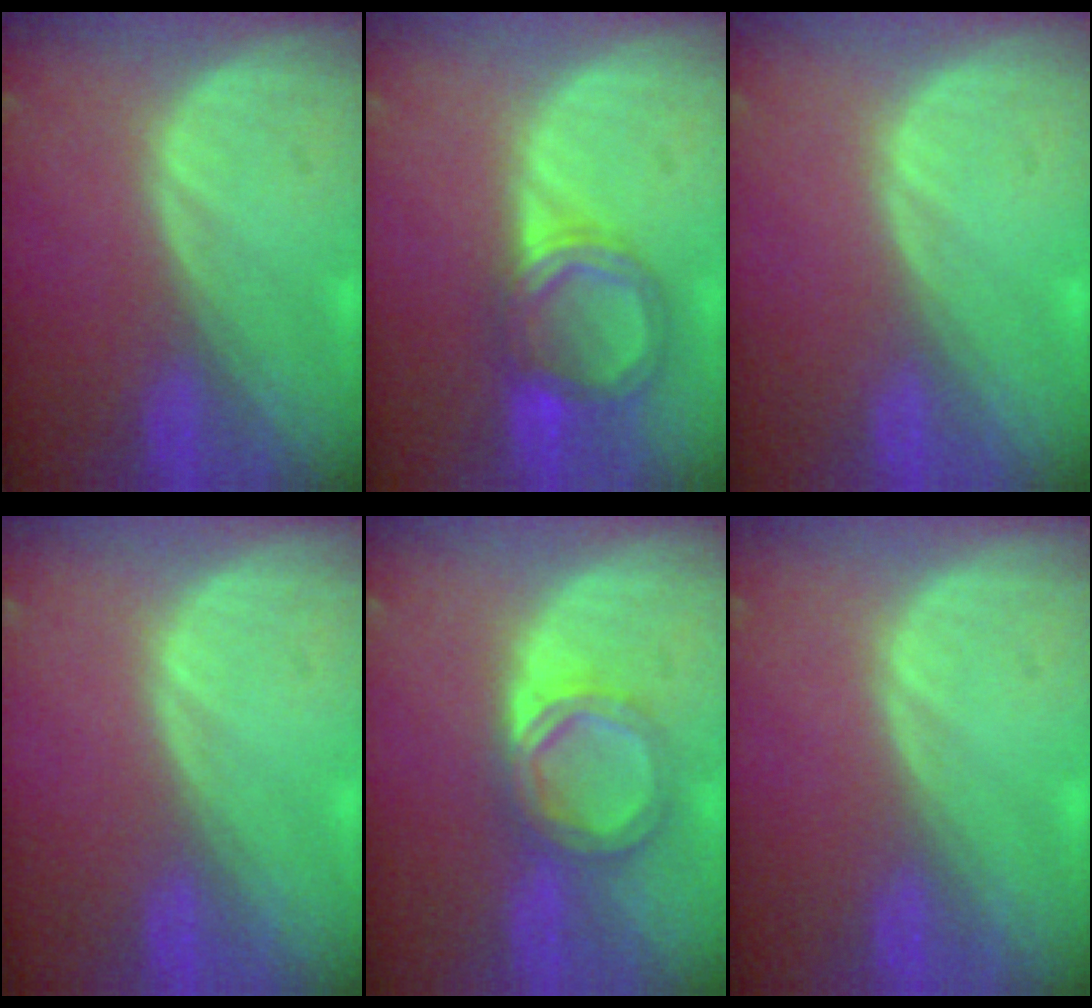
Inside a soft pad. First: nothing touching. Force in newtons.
{"total": 5.9, "press": 5.9, "slide": 0.8}
{"total": 0.0}
{"total": 0.0}
{"total": 5.6, "press": 5.3, "slide": 1.9}
{"total": 0.0}